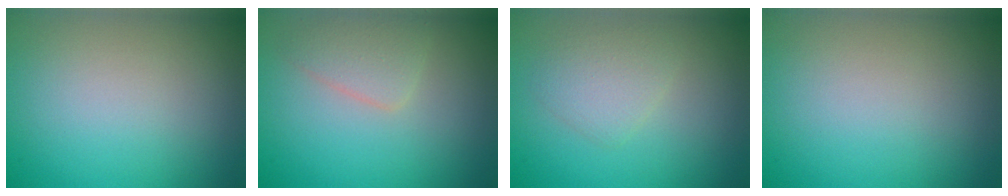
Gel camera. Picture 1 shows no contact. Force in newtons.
{"total": 2.4, "press": 2.4, "slide": 0.1}
{"total": 2.2, "press": 2.2, "slide": 0.1}
{"total": 0.0}